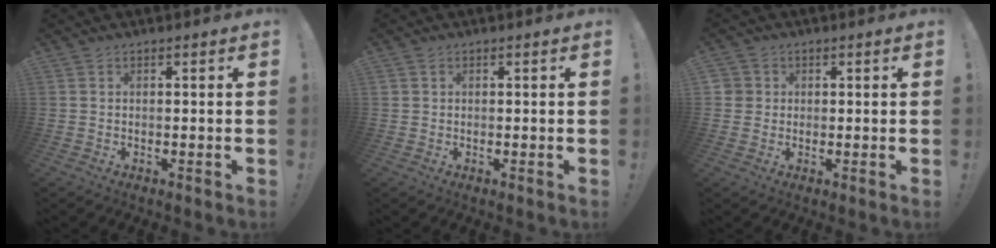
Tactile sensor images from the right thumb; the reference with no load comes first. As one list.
[{"total": 0.9, "force": [0.5, 0.8, 0.1], "torque": [-0.002, 0.002, 0.009]}, {"total": 3.0, "force": [0.5, 2.9, 0.6], "torque": [-0.008, 0.002, 0.010]}]